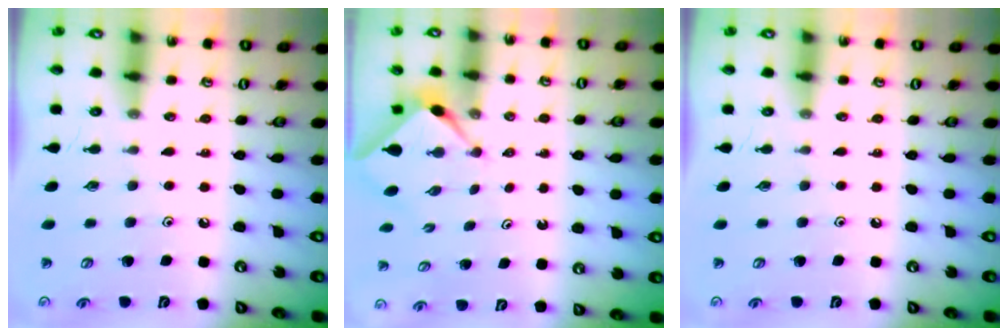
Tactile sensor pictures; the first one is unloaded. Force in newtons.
{"total": 2.4, "press": 2.4, "slide": 0.3}
{"total": 0.0}